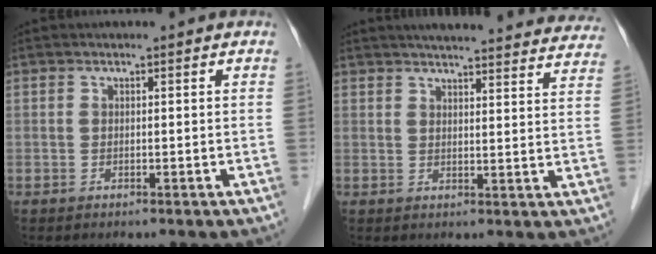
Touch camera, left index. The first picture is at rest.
{"total": 26.3, "force": [24.5, 3.5, 8.8], "torque": [-0.120, -0.035, 0.283]}